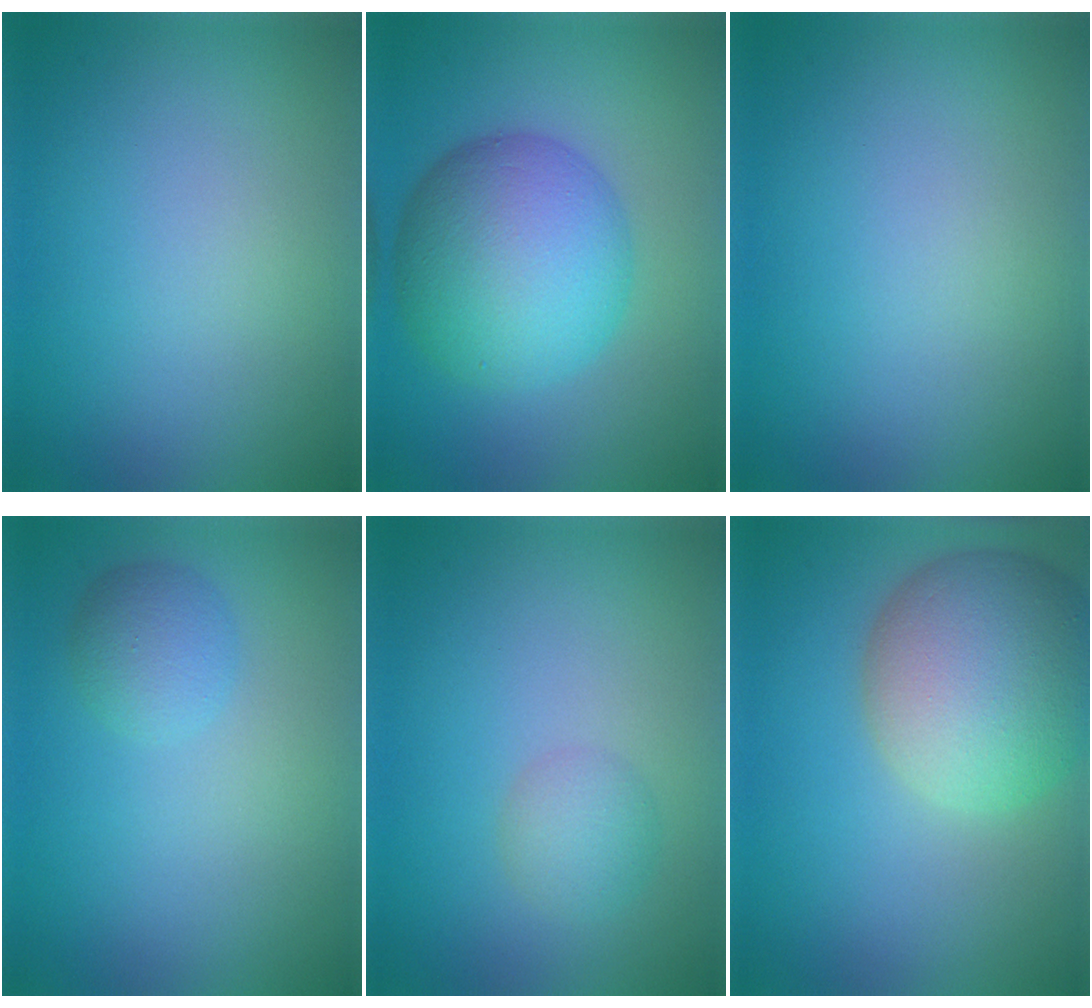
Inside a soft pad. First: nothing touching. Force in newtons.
{"total": 9.4, "press": 9.4, "slide": 0.1}
{"total": 0.0}
{"total": 2.2, "press": 2.2, "slide": 0.1}
{"total": 2.1, "press": 2.1, "slide": 0.1}
{"total": 10.1, "press": 10.1, "slide": 0.9}